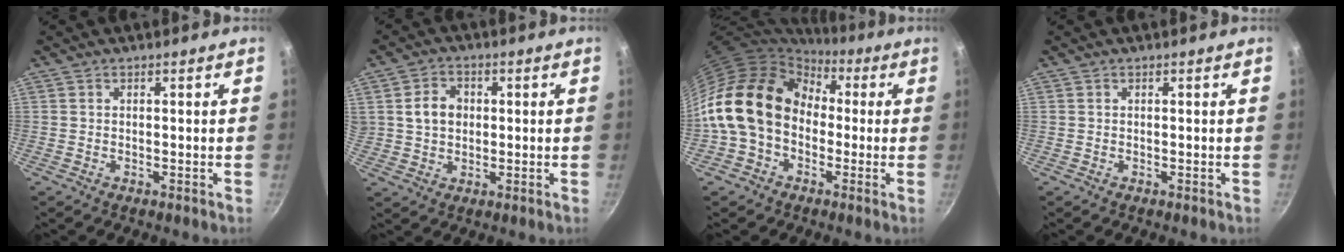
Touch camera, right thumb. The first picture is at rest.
{"total": 6.1, "force": [1.0, 4.9, 3.4], "torque": [-0.035, 0.008, 0.016]}
{"total": 18.6, "force": [0.2, 14.3, 12.0], "torque": [-0.199, 0.049, -0.010]}
{"total": 0.0}